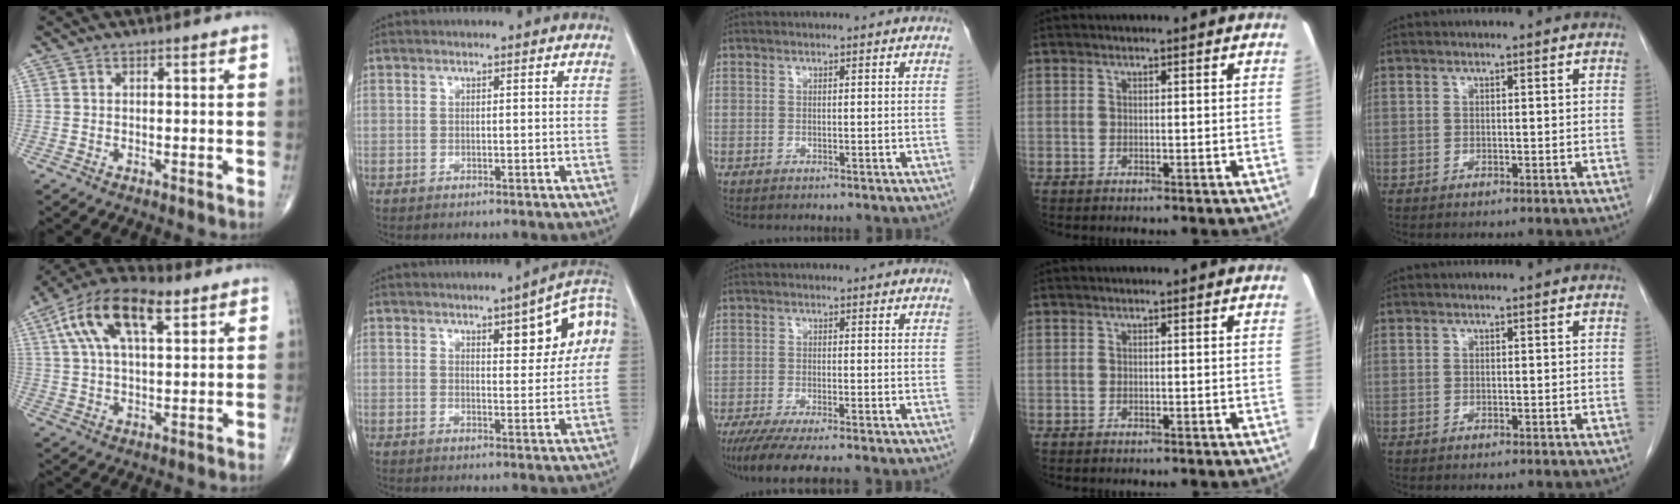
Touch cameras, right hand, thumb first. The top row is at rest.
{"thumb": {"total": 15.9, "force": [6.8, 7.2, 12.5], "torque": [-0.220, 0.010, 0.116]}, "index": {"total": 10.4, "force": [3.2, 2.6, 9.6], "torque": [-0.122, 0.025, 0.039]}, "middle": {"total": 8.3, "force": [-6.6, 0.5, 5.0], "torque": [-0.073, -0.019, -0.104]}}